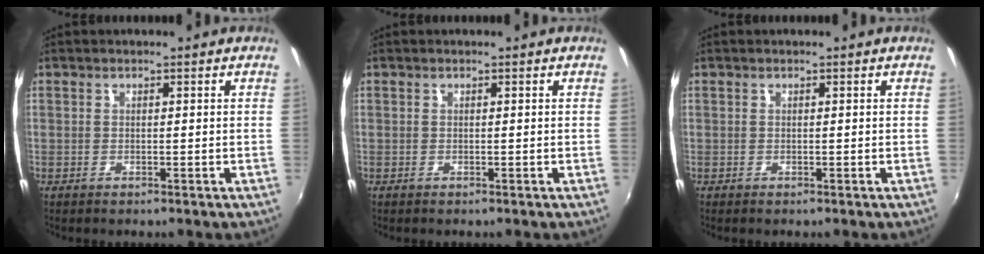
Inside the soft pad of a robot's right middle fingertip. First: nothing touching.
{"total": 0.0}
{"total": 0.0}